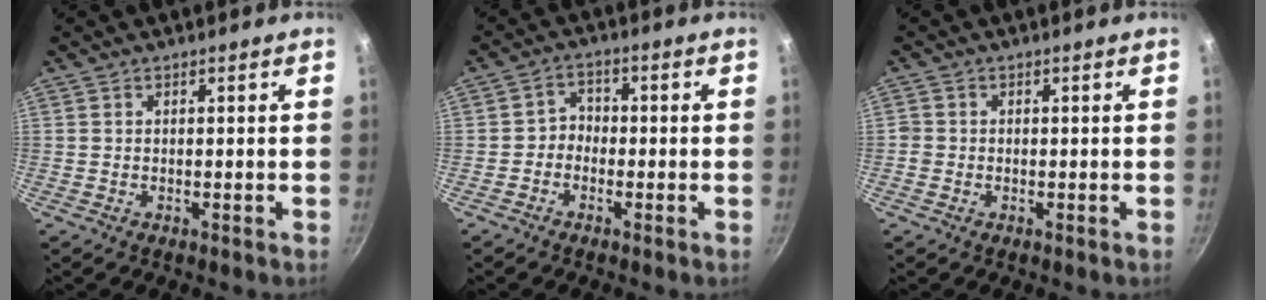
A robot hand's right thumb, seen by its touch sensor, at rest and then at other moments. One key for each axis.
{"total": 3.0, "fx": -1.2, "fy": 2.5, "fz": 1.2, "tx": 0.001, "ty": 0.022, "tz": -0.031}
{"total": 1.4, "fx": -0.6, "fy": 1.2, "fz": 0.4, "tx": -0.006, "ty": 0.001, "tz": -0.013}